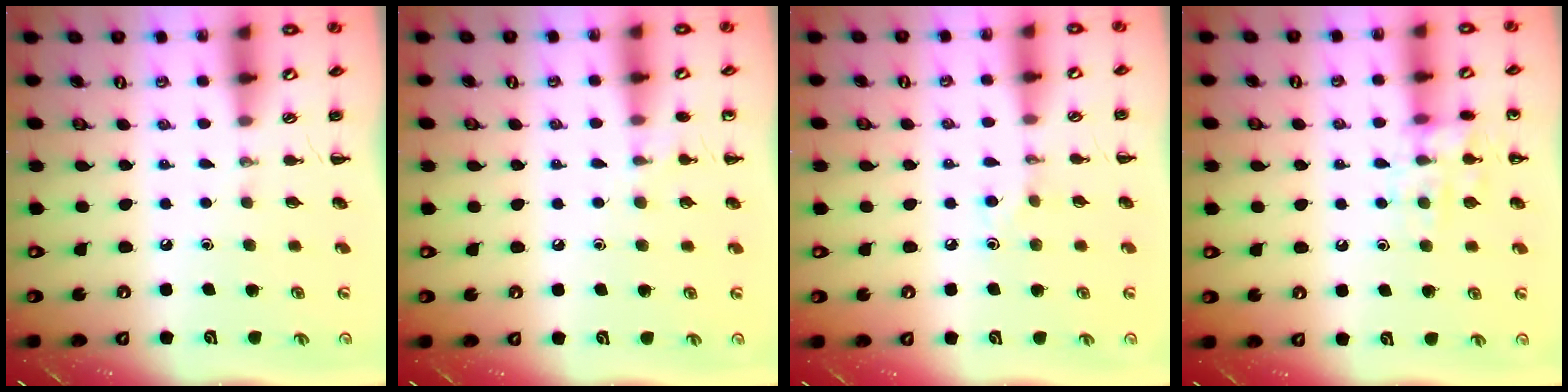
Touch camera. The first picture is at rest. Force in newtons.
{"total": 5.8, "press": 5.6, "slide": 1.5}
{"total": 3.9, "press": 3.8, "slide": 1.1}
{"total": 11.8, "press": 11.8, "slide": 0.6}